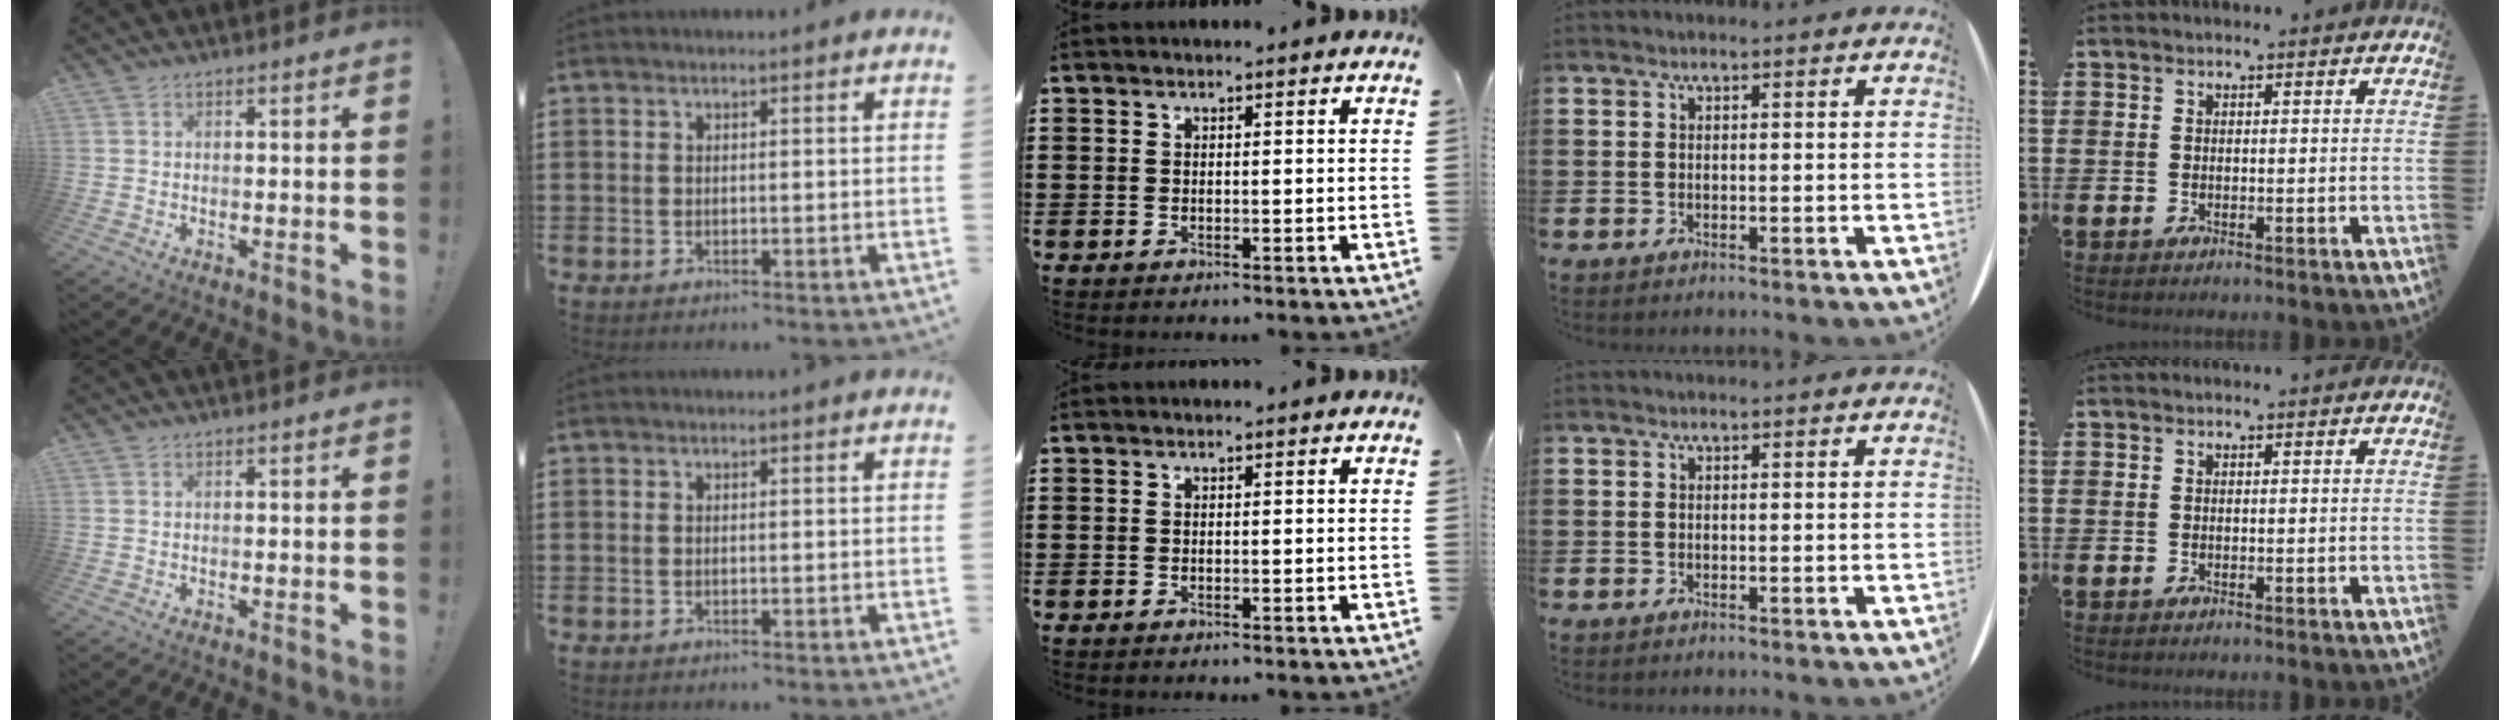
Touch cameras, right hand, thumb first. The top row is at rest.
{}